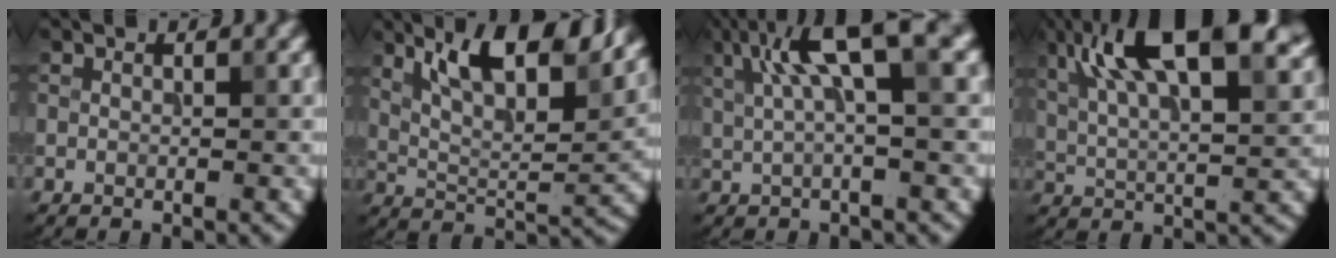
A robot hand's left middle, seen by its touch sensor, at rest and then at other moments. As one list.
[{"total": 11.2, "force": [6.6, 3.5, 8.3], "torque": [-0.135, 0.005, 0.111]}, {"total": 7.3, "force": [2.9, 1.8, 6.4], "torque": [-0.112, 0.016, 0.053]}, {"total": 14.1, "force": [6.8, 5.2, 11.2], "torque": [-0.175, 0.025, 0.096]}]